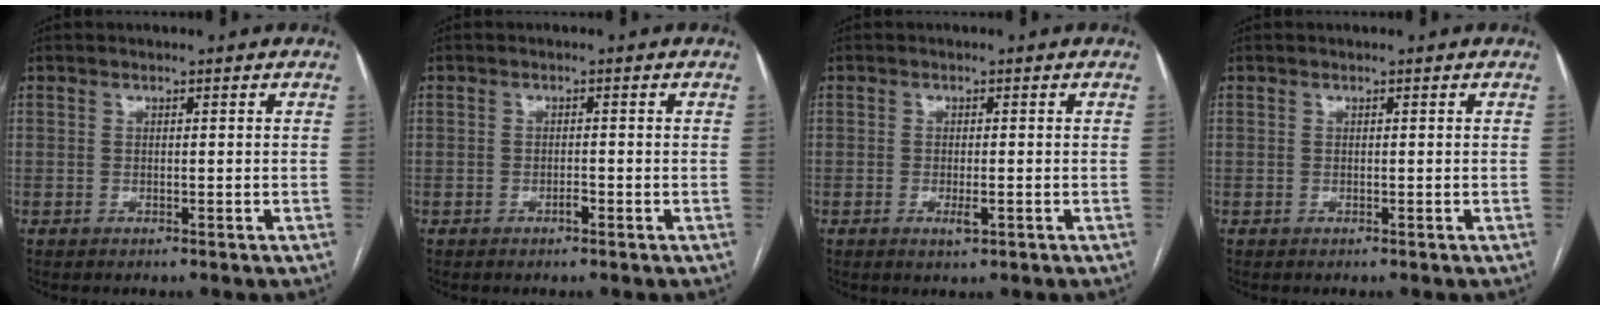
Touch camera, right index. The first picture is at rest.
{"total": 1.1, "force": [-0.6, 0.4, 0.8], "torque": [-0.014, 0.001, -0.010]}
{"total": 2.1, "force": [-0.8, 0.6, 1.9], "torque": [-0.033, -0.003, -0.010]}
{"total": 0.0}